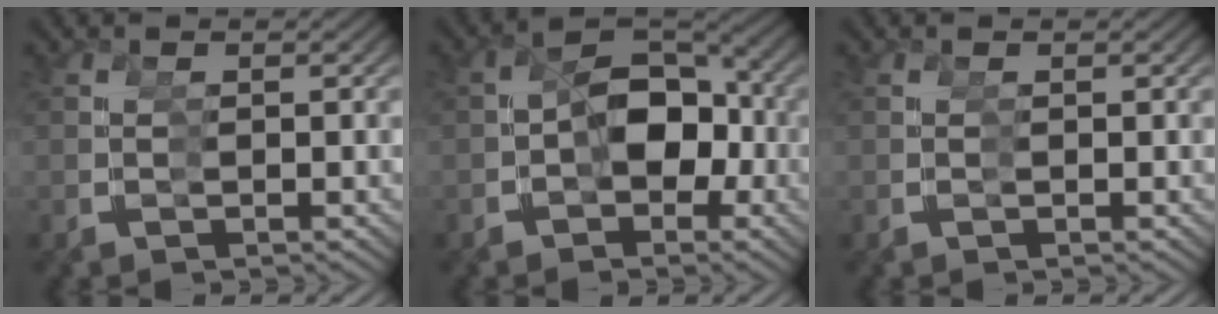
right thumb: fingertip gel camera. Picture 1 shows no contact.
{"total": 7.8, "force": [-2.0, 6.4, 4.0], "torque": [-0.115, -0.039, -0.017]}
{"total": 0.0}